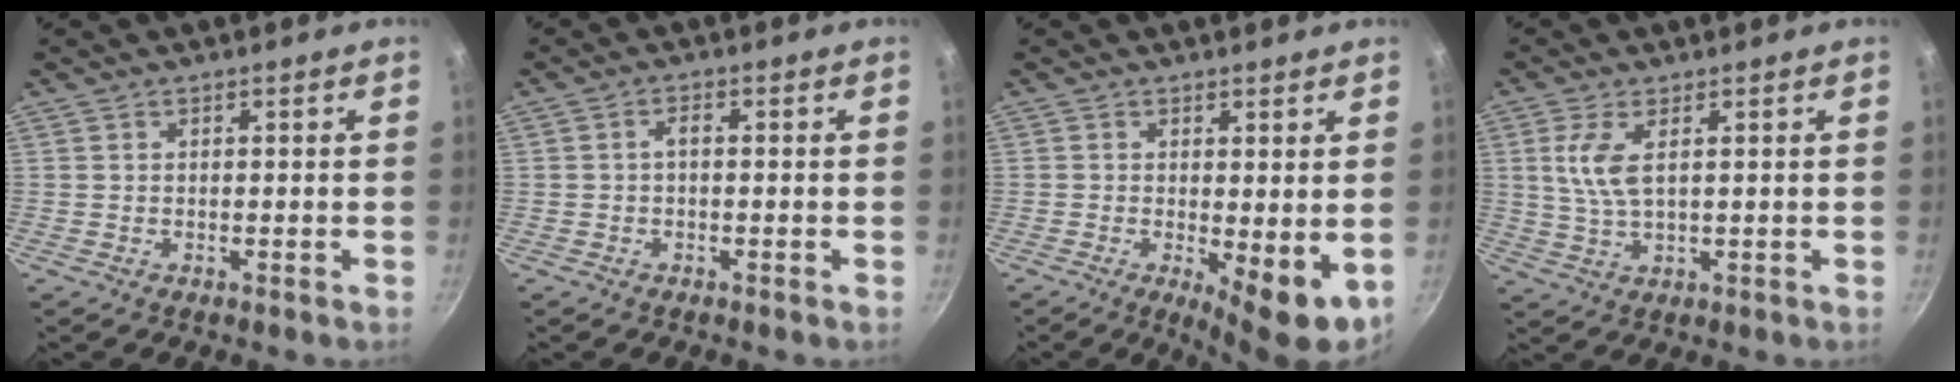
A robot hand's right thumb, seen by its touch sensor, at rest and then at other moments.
{"total": 1.6, "force": [-0.3, 0.8, 1.3], "torque": [-0.026, 0.013, -0.006]}
{"total": 7.5, "force": [-0.6, 2.5, 7.0], "torque": [-0.090, -0.013, 0.000]}
{"total": 6.0, "force": [1.6, 2.4, 5.3], "torque": [-0.113, -0.003, 0.035]}